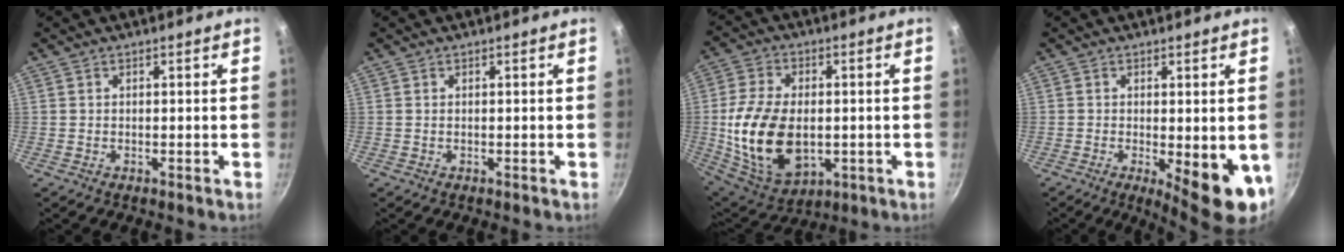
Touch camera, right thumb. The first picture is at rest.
{"total": 0.0}
{"total": 18.4, "force": [-1.6, 11.5, 14.2], "torque": [-0.260, -0.003, -0.013]}
{"total": 9.9, "force": [-1.9, 3.0, 9.2], "torque": [-0.102, -0.010, -0.015]}